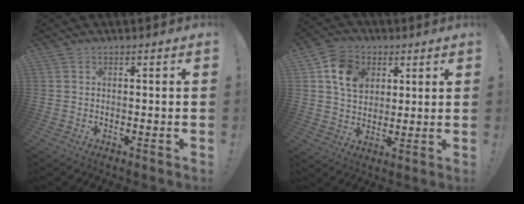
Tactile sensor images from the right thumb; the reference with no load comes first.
{"total": 11.8, "force": [4.4, 9.4, 5.7], "torque": [-0.082, -0.007, 0.088]}